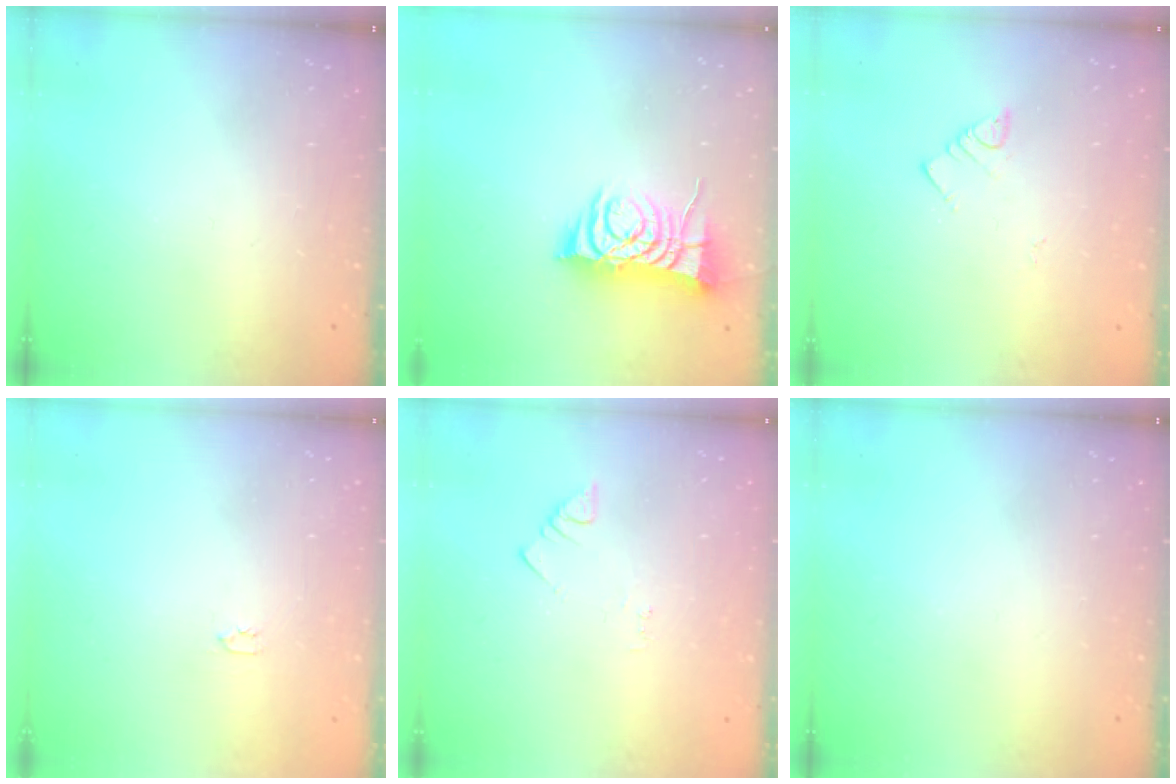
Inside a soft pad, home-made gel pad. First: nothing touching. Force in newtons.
{"total": 9.2, "press": 9.1, "slide": 1.1}
{"total": 2.9, "press": 2.9, "slide": 0.3}
{"total": 2.0, "press": 2.0, "slide": 0.3}
{"total": 1.5, "press": 1.5, "slide": 0.3}
{"total": 0.0}